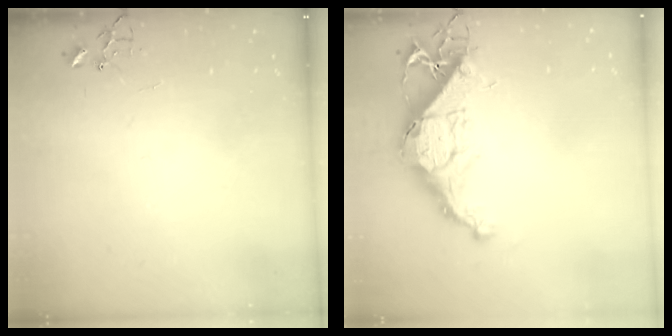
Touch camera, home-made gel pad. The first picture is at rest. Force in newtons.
{"total": 15.7, "press": 15.7, "slide": 1.1}